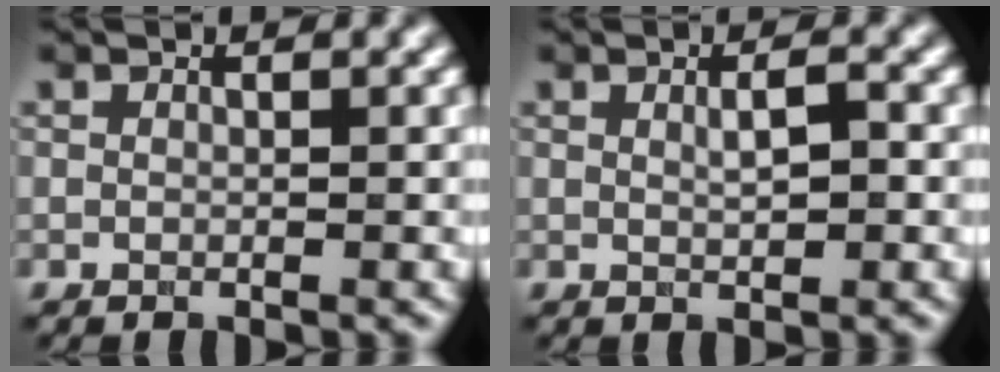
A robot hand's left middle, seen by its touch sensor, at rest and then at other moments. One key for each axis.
{"total": 1.7, "fx": 0.2, "fy": 0.2, "fz": 1.7, "tx": -0.032, "ty": 0.003, "tz": 0.003}